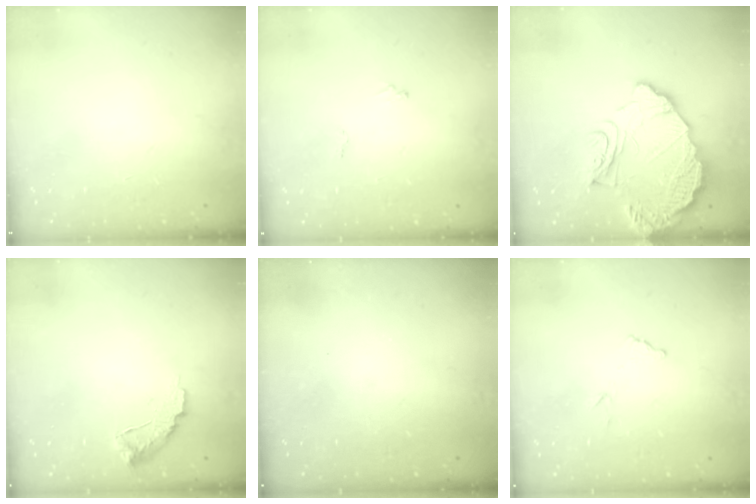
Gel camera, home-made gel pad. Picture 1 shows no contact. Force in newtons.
{"total": 5.6, "press": 5.6, "slide": 0.2}
{"total": 14.3, "press": 14.3, "slide": 1.1}
{"total": 7.7, "press": 7.7, "slide": 0.4}
{"total": 3.2, "press": 3.2, "slide": 0.1}
{"total": 6.5, "press": 6.5, "slide": 0.4}